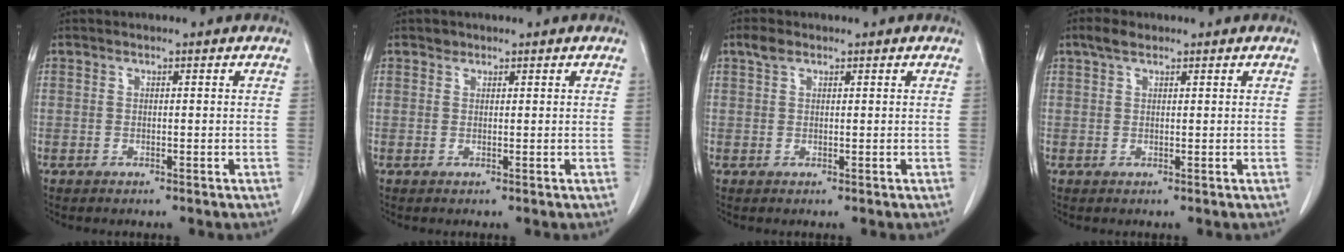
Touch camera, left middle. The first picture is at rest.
{"total": 0.8, "force": [0.6, 0.5, 0.0], "torque": [0.002, -0.001, 0.008]}
{"total": 1.6, "force": [1.1, 0.9, 0.8], "torque": [-0.019, 0.011, 0.022]}
{"total": 1.9, "force": [1.5, 0.6, 1.0], "torque": [-0.023, 0.007, 0.029]}